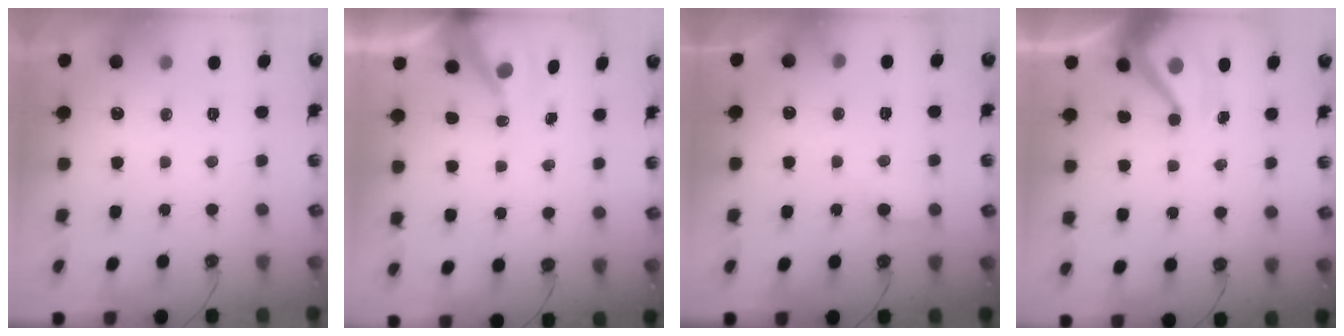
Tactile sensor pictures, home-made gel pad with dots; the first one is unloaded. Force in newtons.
{"total": 8.3, "press": 8.3, "slide": 0.6}
{"total": 6.4, "press": 6.4, "slide": 0.6}
{"total": 9.4, "press": 9.3, "slide": 1.1}